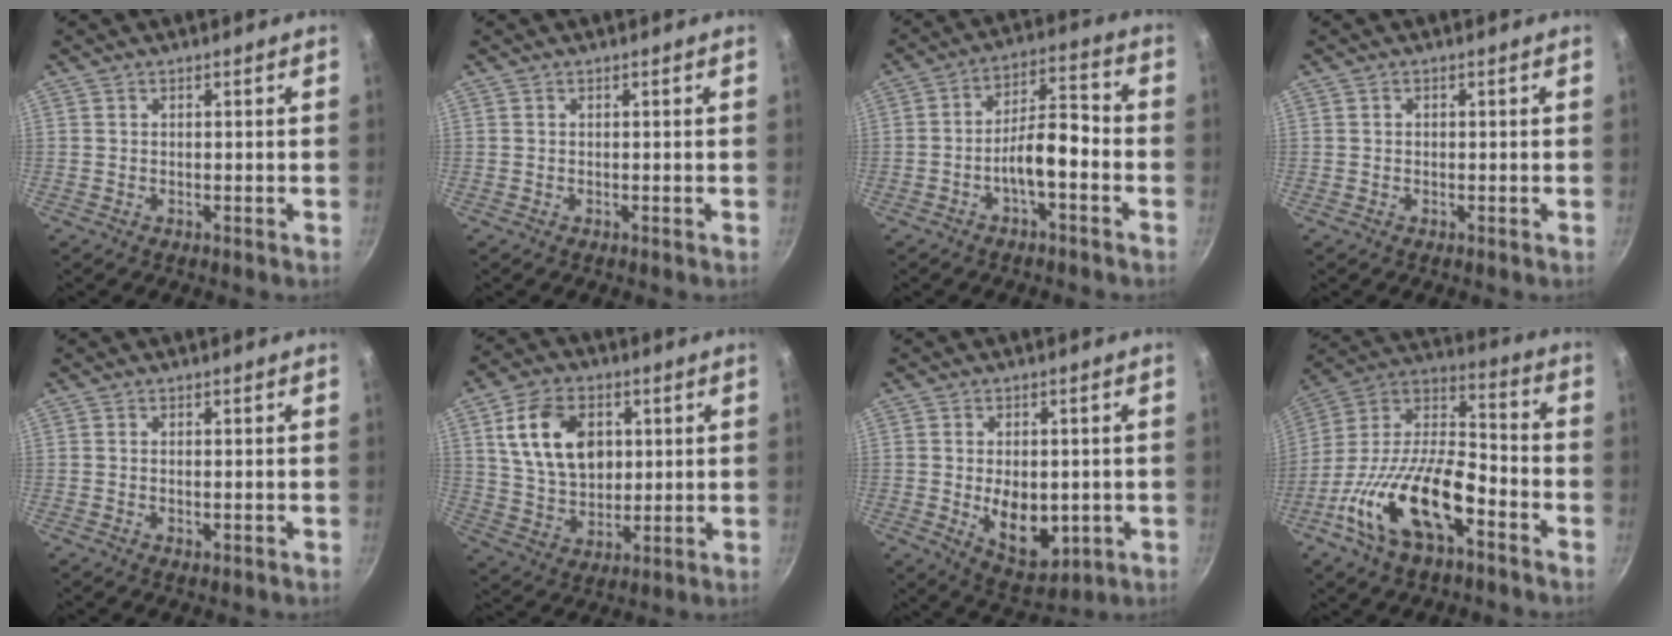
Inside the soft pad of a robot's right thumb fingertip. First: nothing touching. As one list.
[{"total": 0.0}, {"total": 8.5, "force": [-3.5, 3.2, 7.1], "torque": [-0.110, 0.049, -0.059]}, {"total": 0.6, "force": [0.1, 0.6, 0.3], "torque": [-0.002, 0.004, 0.001]}, {"total": 0.8, "force": [-0.1, 0.3, 0.7], "torque": [-0.012, -0.002, -0.002]}, {"total": 14.9, "force": [4.0, 10.4, 9.9], "torque": [-0.149, -0.011, 0.076]}, {"total": 10.5, "force": [-1.4, 6.6, 8.1], "torque": [-0.093, -0.014, -0.002]}, {"total": 22.1, "force": [-9.5, 10.2, 17.1], "torque": [-0.299, 0.058, -0.192]}]